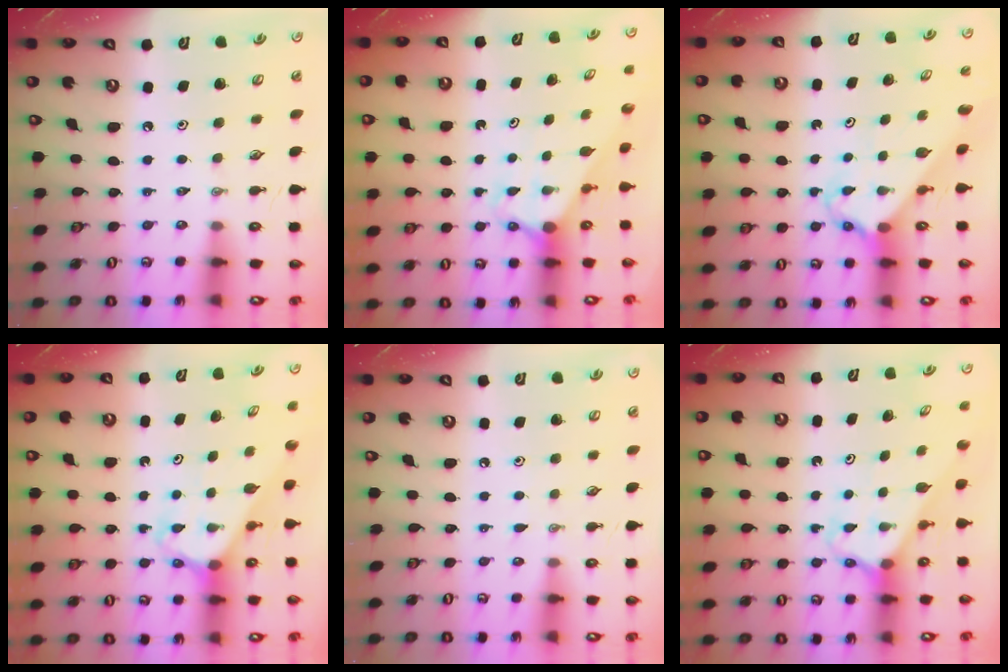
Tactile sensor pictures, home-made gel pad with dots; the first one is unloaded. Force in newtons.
{"total": 2.9, "press": 2.9, "slide": 0.0}
{"total": 2.5, "press": 2.5, "slide": 0.2}
{"total": 2.8, "press": 2.8, "slide": 0.2}
{"total": 3.5, "press": 3.5, "slide": 0.4}
{"total": 2.7, "press": 2.7, "slide": 0.1}